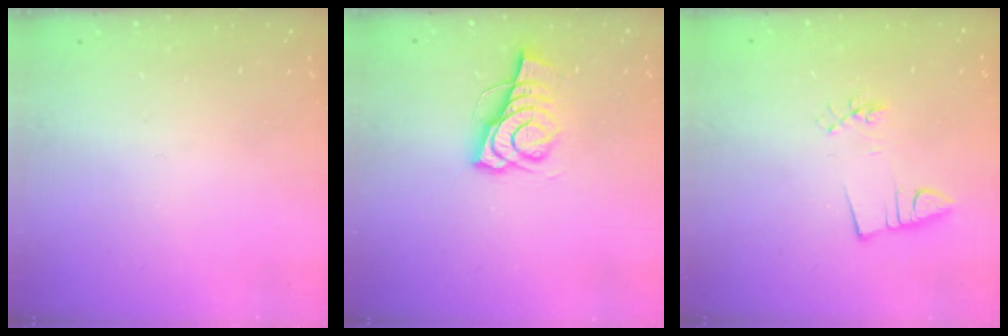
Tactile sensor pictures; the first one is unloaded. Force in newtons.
{"total": 7.9, "press": 7.8, "slide": 0.3}
{"total": 3.3, "press": 1.9, "slide": 2.8}